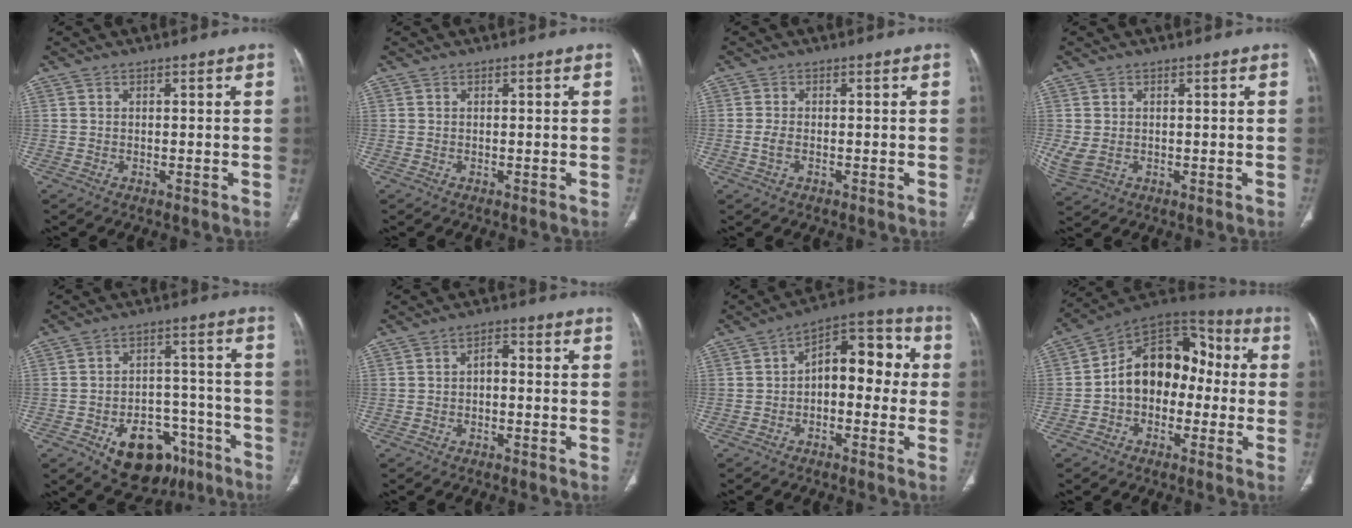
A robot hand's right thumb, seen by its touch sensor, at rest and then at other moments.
{"total": 0.0}
{"total": 2.0, "force": [-0.6, 1.2, 1.5], "torque": [-0.038, 0.003, -0.012]}
{"total": 4.5, "force": [-0.2, 3.3, 3.0], "torque": [-0.078, -0.002, 0.009]}
{"total": 15.3, "force": [-8.2, 9.9, 8.2], "torque": [-0.075, 0.060, -0.110]}
{"total": 2.7, "force": [-0.6, 1.6, 2.1], "torque": [-0.028, 0.017, -0.017]}
{"total": 12.1, "force": [0.1, 6.9, 9.9], "torque": [-0.098, 0.047, -0.013]}
{"total": 15.3, "force": [-1.3, 10.9, 10.6], "torque": [-0.126, 0.054, -0.038]}